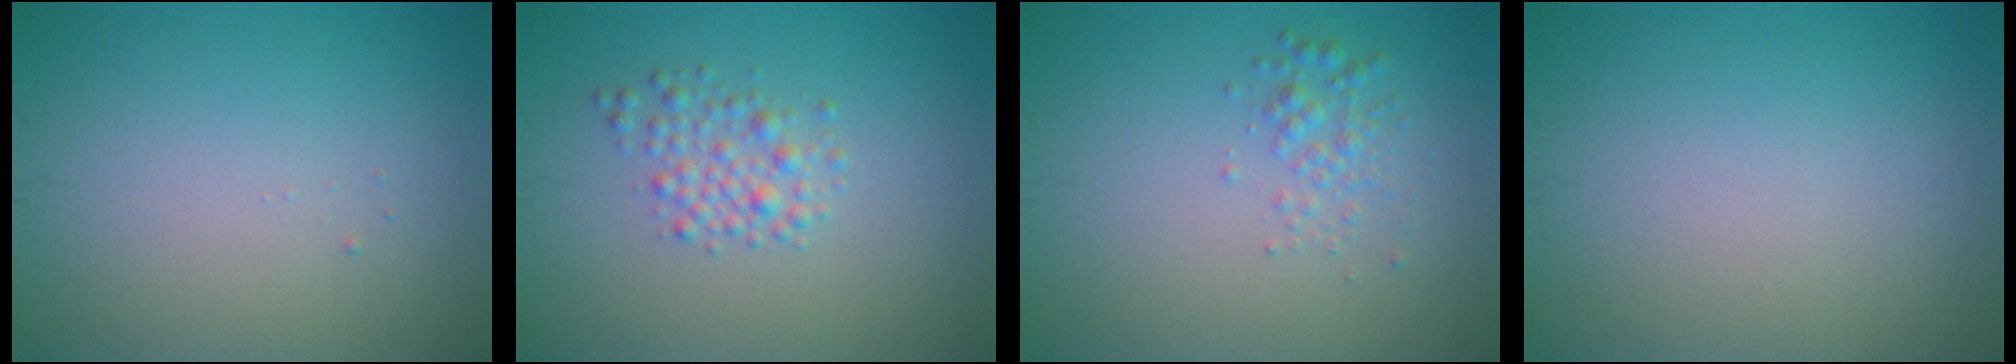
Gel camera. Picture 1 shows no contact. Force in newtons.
{"total": 2.2, "press": 2.2, "slide": 0.1}
{"total": 1.7, "press": 1.7, "slide": 0.1}
{"total": 0.0}